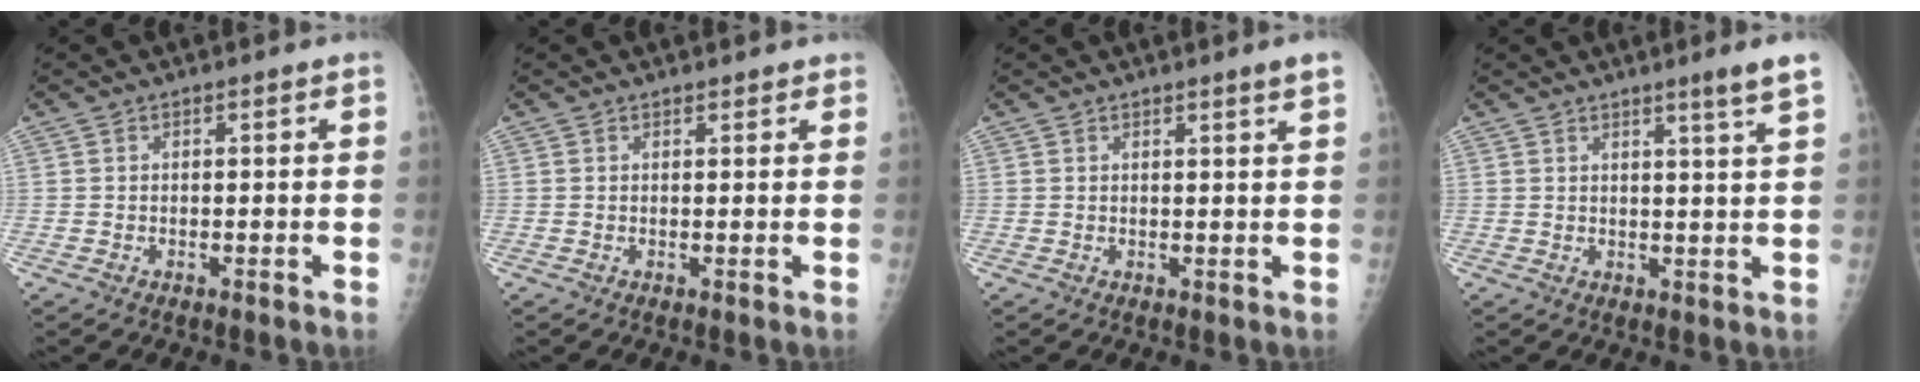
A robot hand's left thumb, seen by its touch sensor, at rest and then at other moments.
{"total": 1.4, "force": [1.2, 0.6, 0.3], "torque": [0.007, -0.002, 0.013]}
{"total": 2.0, "force": [1.4, -0.5, 1.3], "torque": [-0.016, -0.011, 0.020]}
{"total": 4.4, "force": [2.9, -1.0, 3.2], "torque": [-0.045, -0.025, 0.042]}